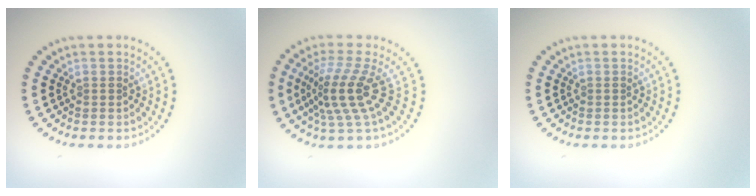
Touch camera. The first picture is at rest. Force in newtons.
{"total": 4.2, "press": 2.8, "slide": 3.1}
{"total": 0.0}